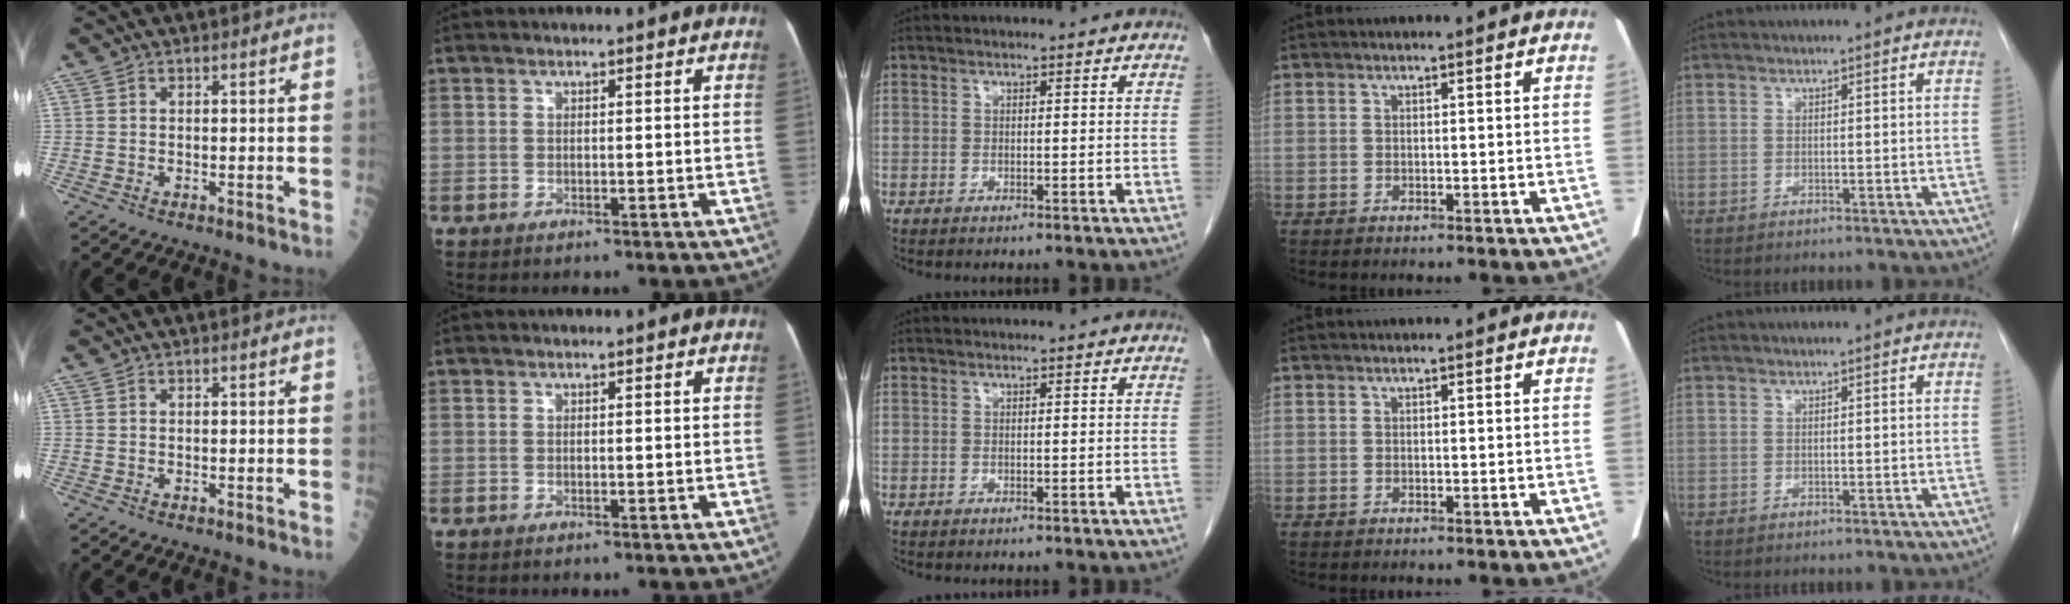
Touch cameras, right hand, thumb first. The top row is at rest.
{}